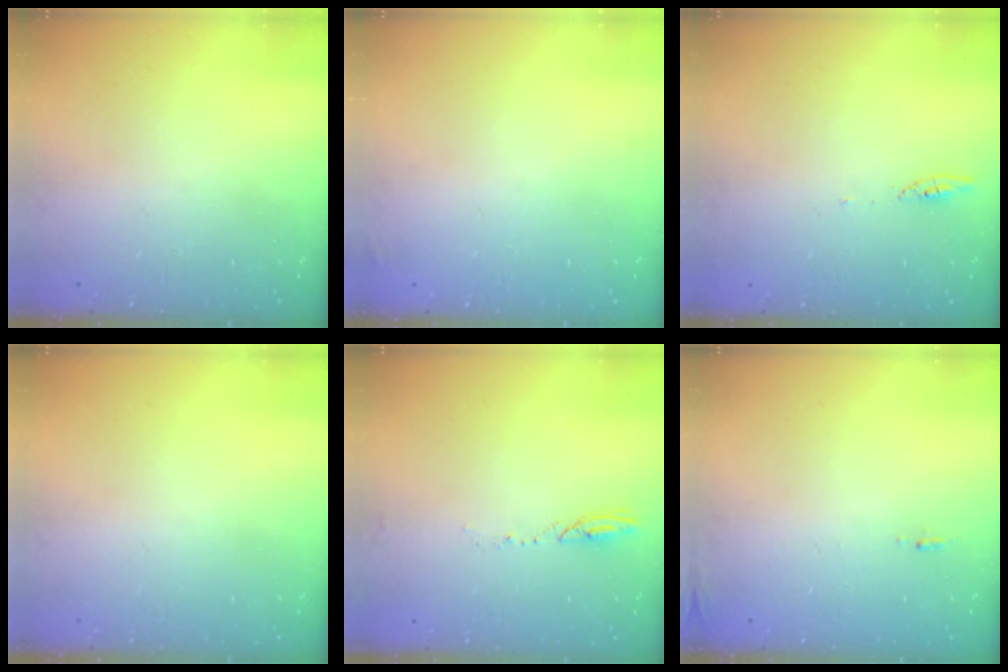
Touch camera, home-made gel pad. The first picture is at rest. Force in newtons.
{"total": 2.3, "press": 2.2, "slide": 0.8}
{"total": 3.8, "press": 3.7, "slide": 0.4}
{"total": 0.0}
{"total": 4.7, "press": 4.7, "slide": 0.5}
{"total": 5.6, "press": 5.3, "slide": 1.8}